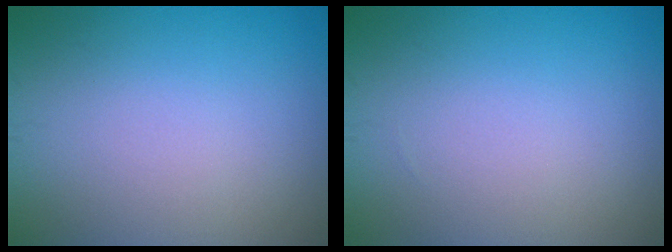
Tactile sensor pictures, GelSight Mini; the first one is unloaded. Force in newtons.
{"total": 0.0}